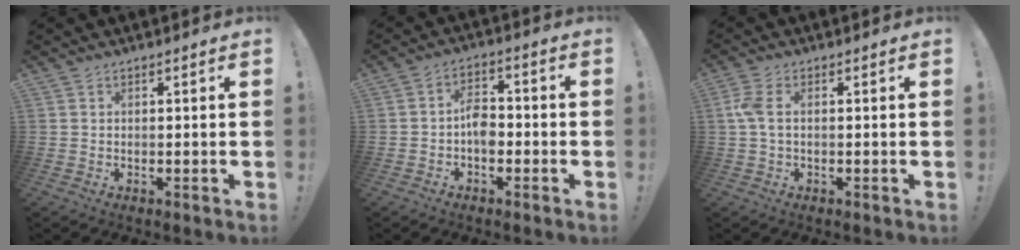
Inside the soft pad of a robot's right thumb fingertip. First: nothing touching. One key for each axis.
{"total": 6.2, "fx": -2.1, "fy": 4.1, "fz": 4.1, "tx": -0.081, "ty": 0.012, "tz": -0.038}
{"total": 4.7, "fx": 0.3, "fy": 2.1, "fz": 4.2, "tx": -0.098, "ty": 0.008, "tz": 0.006}